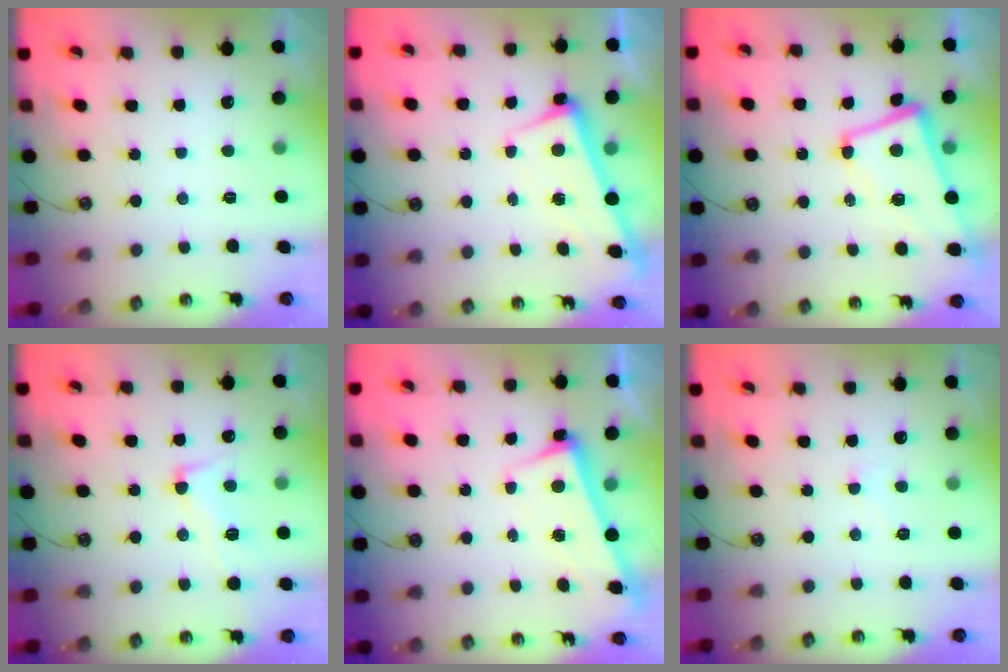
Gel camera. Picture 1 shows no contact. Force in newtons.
{"total": 2.5, "press": 2.5, "slide": 0.6}
{"total": 2.8, "press": 2.1, "slide": 1.9}
{"total": 3.6, "press": 3.4, "slide": 1.2}
{"total": 2.6, "press": 2.4, "slide": 0.9}
{"total": 1.1, "press": 1.0, "slide": 0.4}